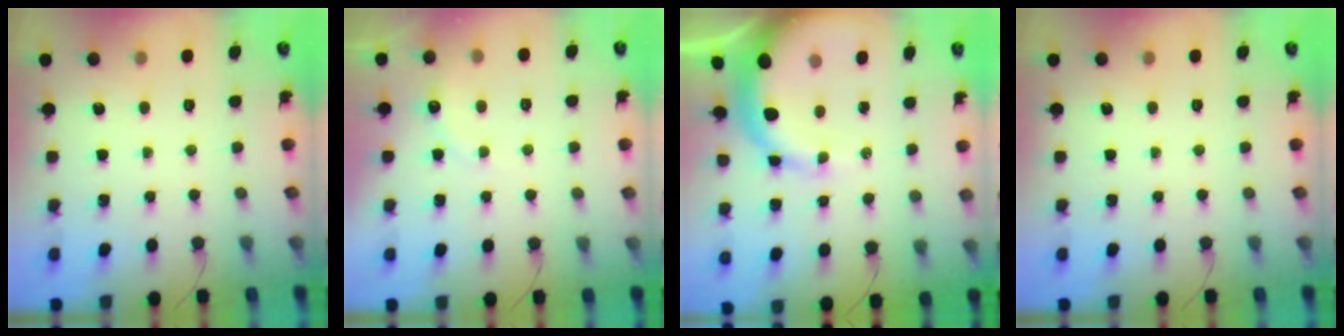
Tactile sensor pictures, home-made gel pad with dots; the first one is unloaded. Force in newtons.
{"total": 7.4, "press": 7.2, "slide": 1.4}
{"total": 13.4, "press": 13.2, "slide": 2.8}
{"total": 0.0}